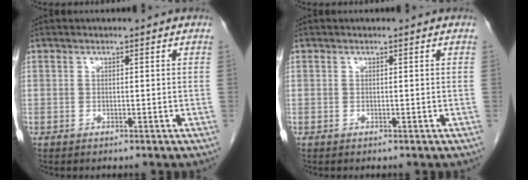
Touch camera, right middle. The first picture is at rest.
{"total": 0.0}